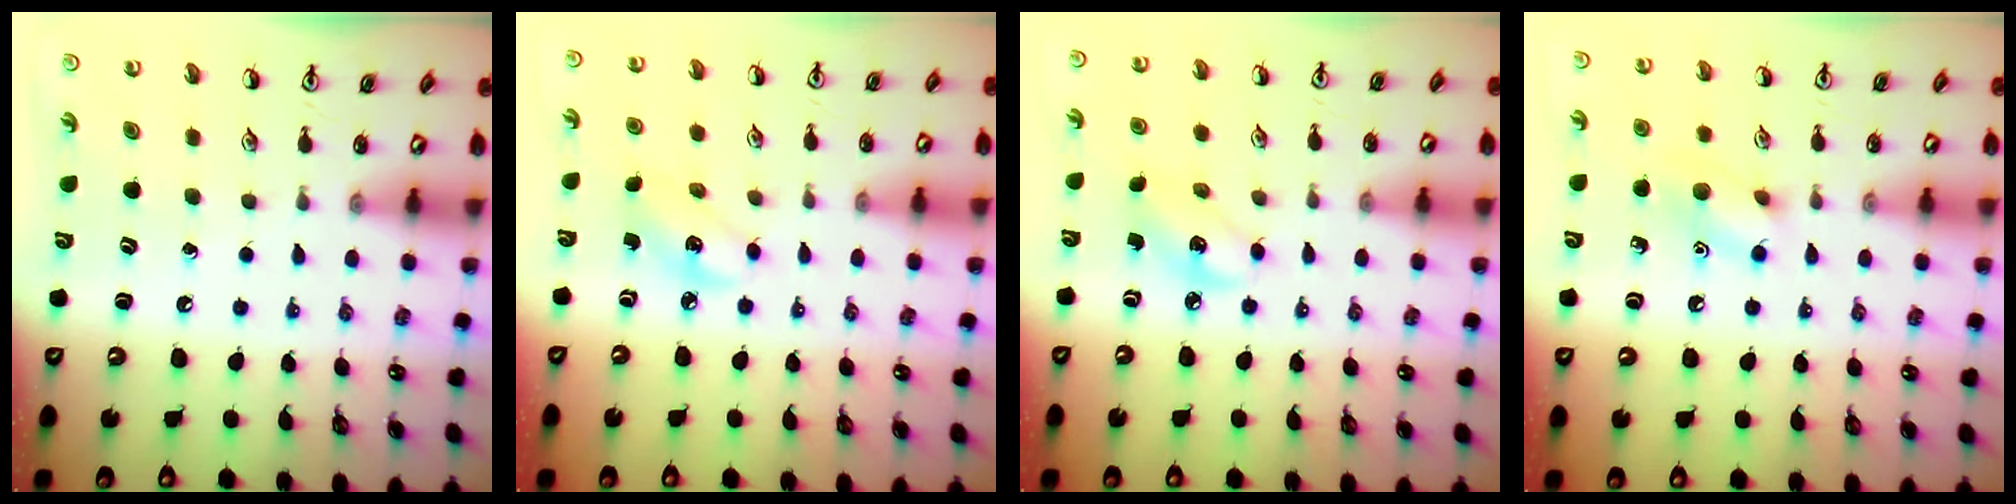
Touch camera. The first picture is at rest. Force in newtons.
{"total": 2.8, "press": 2.7, "slide": 0.8}
{"total": 3.0, "press": 2.9, "slide": 0.8}
{"total": 8.5, "press": 8.4, "slide": 1.4}